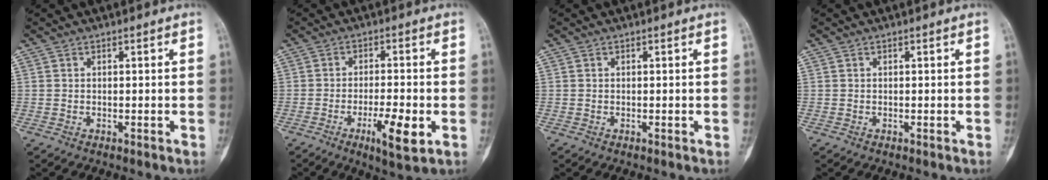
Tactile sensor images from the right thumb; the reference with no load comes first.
{"total": 7.9, "force": [-2.8, 1.7, 7.2], "torque": [-0.123, -0.002, -0.043]}
{"total": 0.0}
{"total": 0.0}